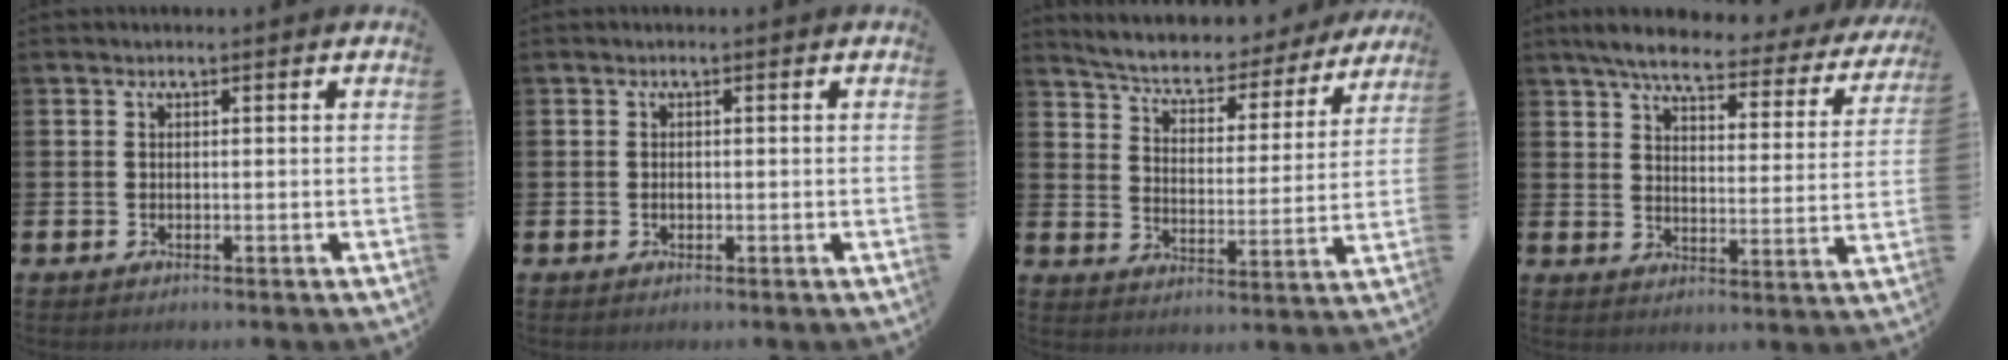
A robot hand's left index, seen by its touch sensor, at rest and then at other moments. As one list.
[{"total": 0.6, "force": [-0.2, 0.4, 0.4], "torque": [-0.005, 0.002, -0.005]}, {"total": 5.5, "force": [5.0, 1.7, 1.3], "torque": [-0.056, -0.040, 0.080]}, {"total": 5.9, "force": [5.1, 1.1, 2.7], "torque": [-0.070, -0.032, 0.080]}]